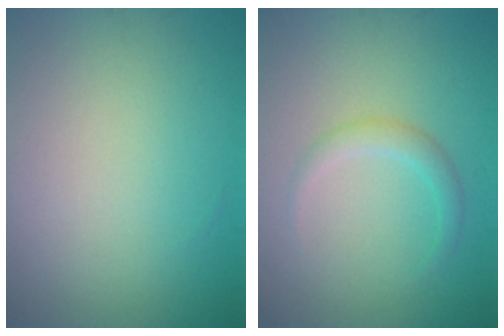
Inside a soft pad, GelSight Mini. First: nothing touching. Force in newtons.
{"total": 1.7, "press": 1.7, "slide": 0.0}